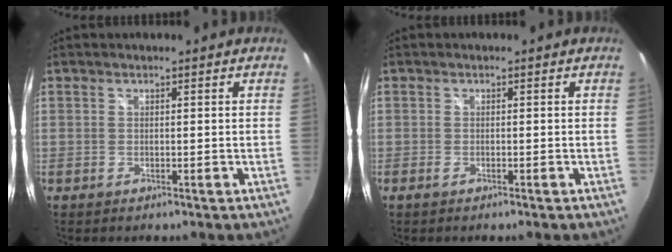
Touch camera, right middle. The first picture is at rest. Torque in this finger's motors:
{"motor_torque": [-0.41, -0.06, 0.07, -0.01]}